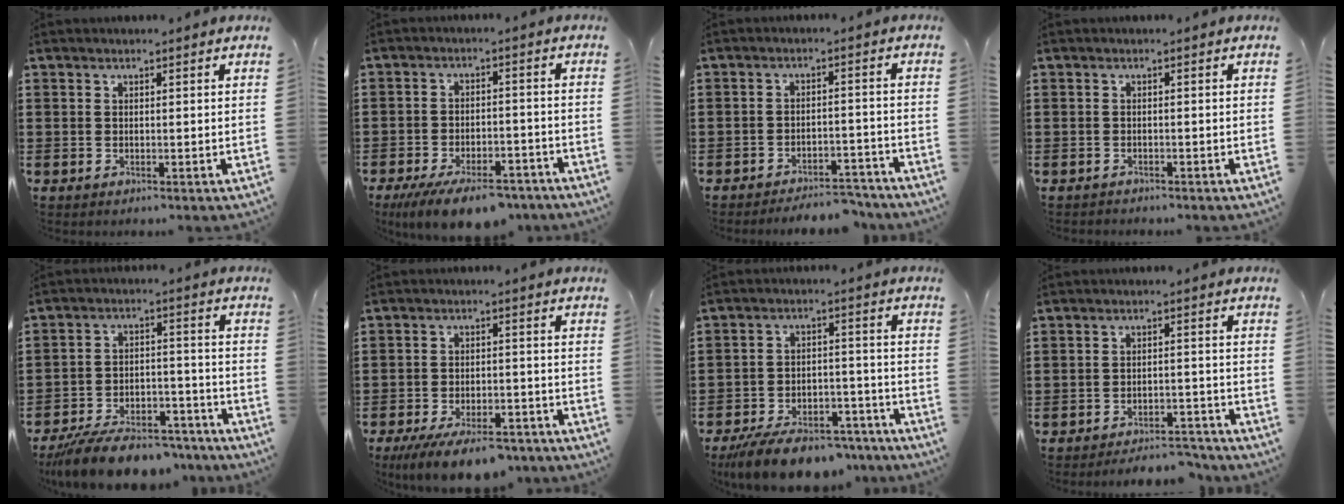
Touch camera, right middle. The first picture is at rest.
{"total": 7.8, "force": [-6.6, 2.0, 3.6], "torque": [-0.060, 0.011, -0.120]}
{"total": 4.1, "force": [-4.0, 0.3, 0.5], "torque": [-0.011, 0.004, -0.084]}
{"total": 0.6, "force": [-0.6, 0.1, 0.0], "torque": [-0.002, -0.001, -0.014]}
{"total": 9.4, "force": [-8.6, 2.0, 3.3], "torque": [-0.056, 0.026, -0.162]}
{"total": 7.1, "force": [-6.1, 1.7, 3.2], "torque": [-0.055, 0.006, -0.113]}
{"total": 8.9, "force": [-7.8, 2.3, 3.6], "torque": [-0.056, 0.025, -0.144]}
{"total": 3.8, "force": [-3.7, 0.3, 0.5], "torque": [-0.013, 0.003, -0.077]}